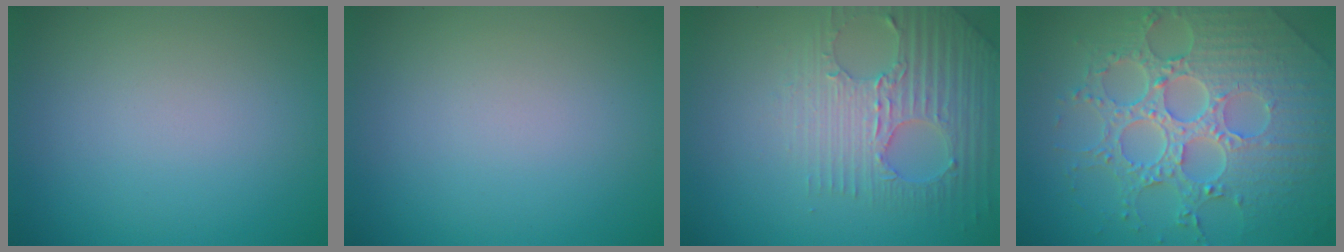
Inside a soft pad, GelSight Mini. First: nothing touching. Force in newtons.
{"total": 0.0}
{"total": 3.5, "press": 3.5, "slide": 0.6}
{"total": 8.4, "press": 6.2, "slide": 5.7}